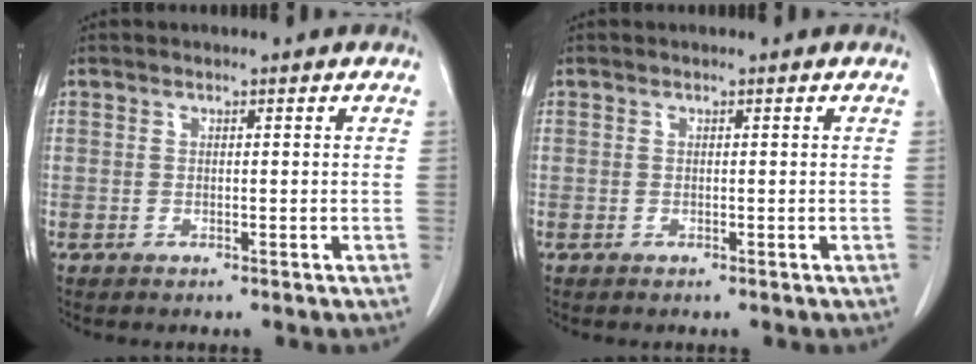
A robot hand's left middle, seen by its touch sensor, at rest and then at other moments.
{"total": 0.0}